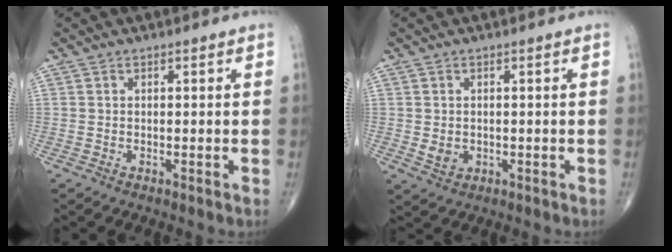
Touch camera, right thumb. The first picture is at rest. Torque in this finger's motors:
{"motor_torque": [-0.04, 0.39, -0.10, -0.05, 0.01]}